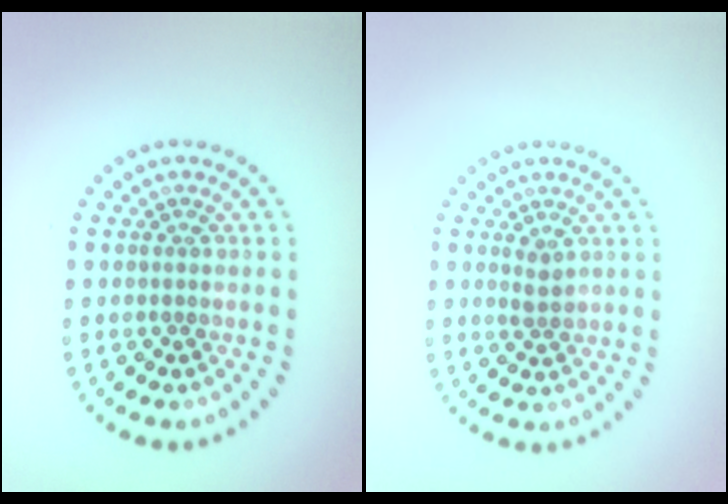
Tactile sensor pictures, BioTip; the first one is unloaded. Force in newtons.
{"total": 1.1, "press": 1.0, "slide": 0.4}